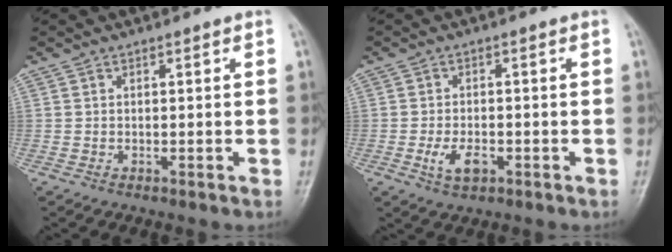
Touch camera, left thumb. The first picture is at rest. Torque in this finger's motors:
{"motor_torque": [-0.26, 0.96, 0.62, 0.14, 0.01]}